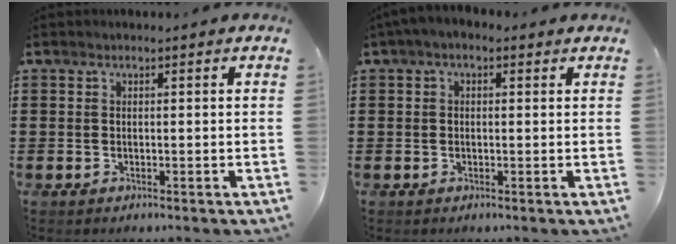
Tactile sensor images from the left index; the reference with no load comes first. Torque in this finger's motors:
{"motor_torque": [1.56, -0.57, 0.49, 0.12]}